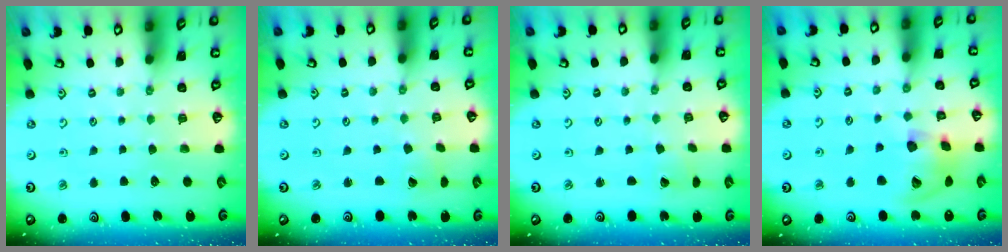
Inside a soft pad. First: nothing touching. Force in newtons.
{"total": 0.9, "press": 0.9, "slide": 0.1}
{"total": 1.0, "press": 1.0, "slide": 0.1}
{"total": 15.8, "press": 15.6, "slide": 2.4}